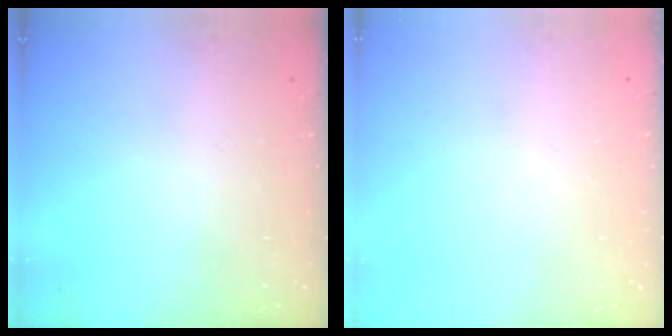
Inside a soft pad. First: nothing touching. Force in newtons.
{"total": 0.0}